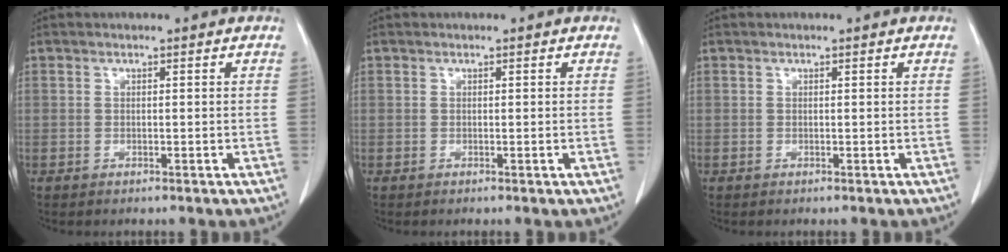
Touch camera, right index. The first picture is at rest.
{"total": 0.0}
{"total": 0.0}